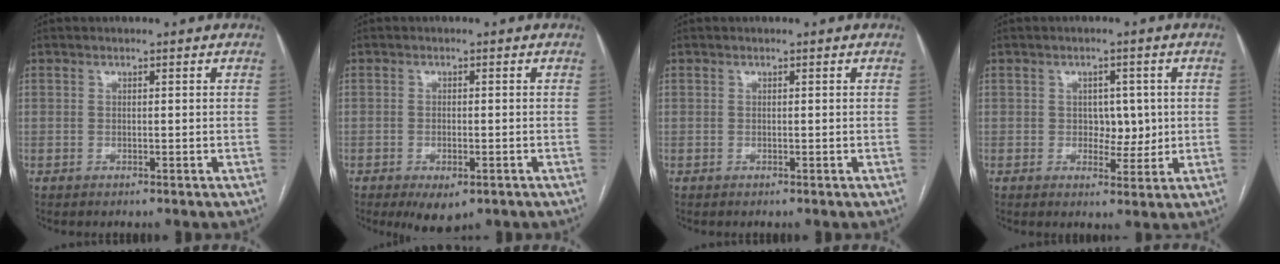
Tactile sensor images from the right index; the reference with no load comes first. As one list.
[{"total": 4.7, "force": [-2.5, 1.8, 3.5], "torque": [-0.054, -0.008, -0.029]}, {"total": 0.0}, {"total": 4.1, "force": [0.2, 2.8, 3.0], "torque": [-0.032, 0.005, 0.009]}]